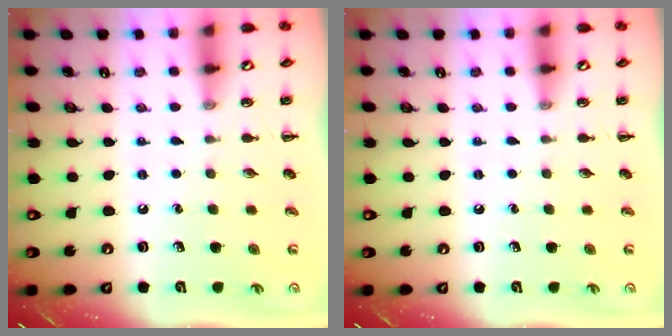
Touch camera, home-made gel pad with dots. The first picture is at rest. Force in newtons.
{"total": 0.0}